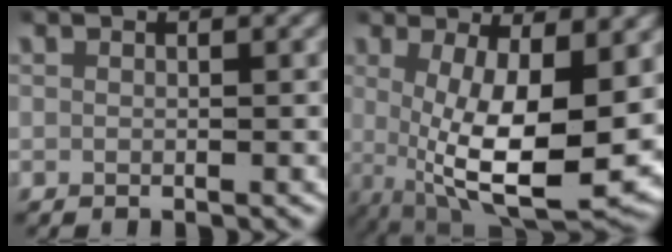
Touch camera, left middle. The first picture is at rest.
{"total": 11.2, "force": [-0.5, 4.5, 10.2], "torque": [-0.169, -0.041, 0.015]}